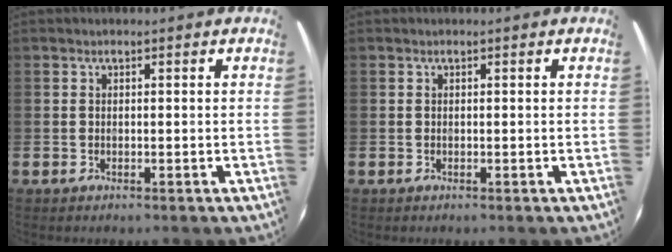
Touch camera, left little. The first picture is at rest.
{"total": 0.0}